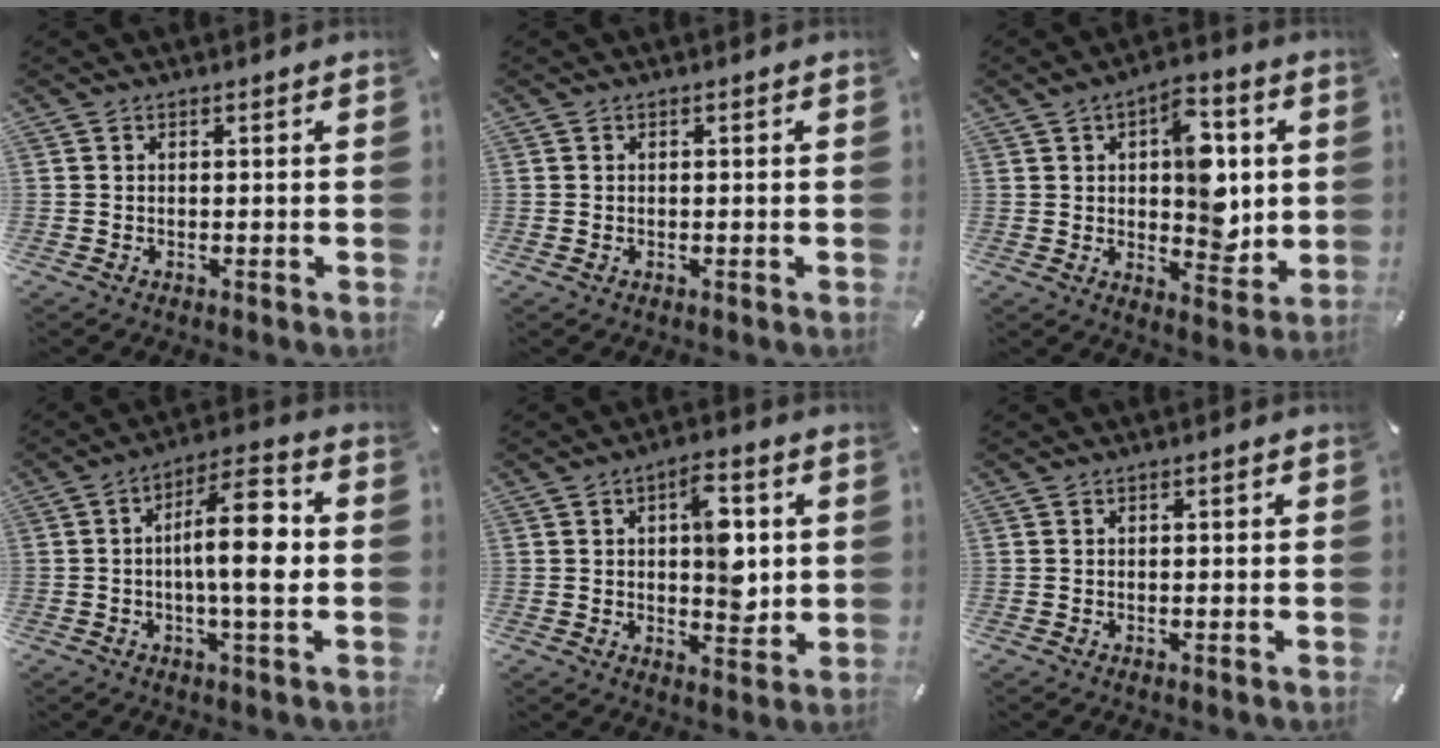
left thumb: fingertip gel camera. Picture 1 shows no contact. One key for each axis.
{"total": 0.0}
{"total": 13.4, "fx": 1.9, "fy": 8.3, "fz": 10.4, "tx": -0.111, "ty": -0.007, "tz": 0.032}
{"total": 14.2, "fx": -0.1, "fy": 3.8, "fz": 13.6, "tx": -0.226, "ty": 0.002, "tz": -0.011}
{"total": 10.9, "fx": 1.9, "fy": 6.2, "fz": 8.7, "tx": -0.100, "ty": -0.007, "tz": 0.027}
{"total": 0.6, "fx": 0.0, "fy": 0.2, "fz": 0.5, "tx": -0.010, "ty": 0.001, "tz": -0.001}